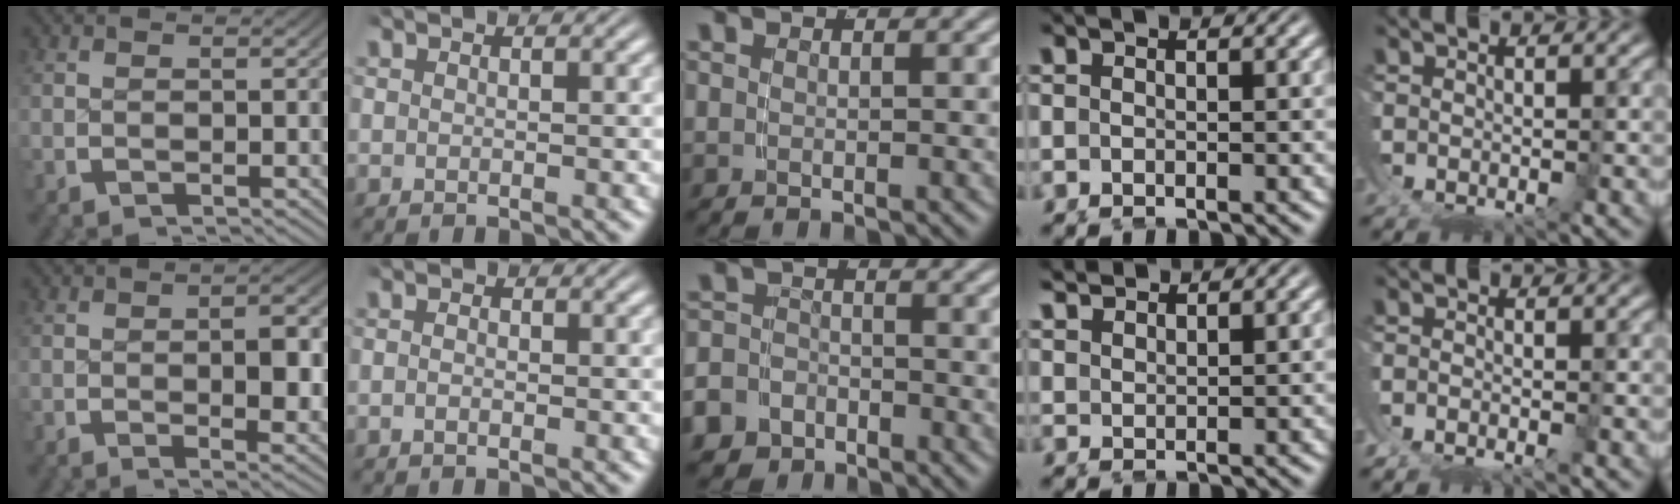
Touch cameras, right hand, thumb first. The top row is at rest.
{"thumb": {"total": 4.2, "force": [-0.4, 1.8, 3.8], "torque": [-0.056, -0.008, -0.006]}, "index": {"total": 0.8, "force": [-0.6, 0.3, 0.5], "torque": [-0.009, -0.004, -0.013]}, "middle": {"total": 5.6, "force": [-3.3, 4.3, 0.9], "torque": [-0.027, -0.021, -0.059]}, "ring": {"total": 2.2, "force": [2.1, 0.4, 0.3], "torque": [-0.003, 0.001, 0.043]}, "little": {"total": 1.7, "force": [-1.5, 0.7, 0.4], "torque": [-0.008, -0.004, -0.032]}}